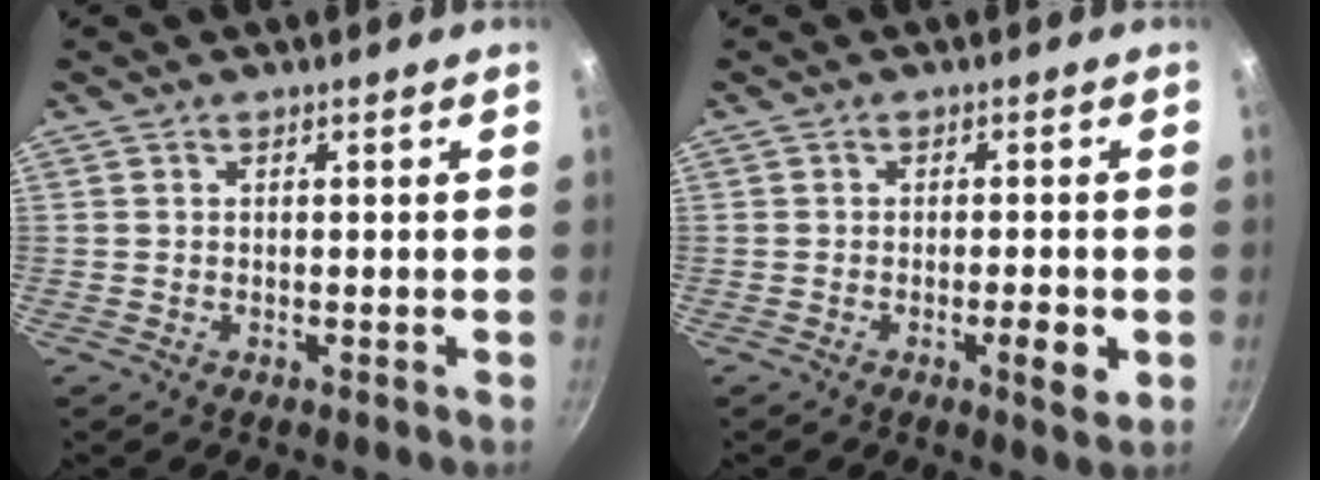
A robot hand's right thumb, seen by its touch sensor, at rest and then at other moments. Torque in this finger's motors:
{"motor_torque": [0.31, 0.44, -0.15, 0.02, 0.13]}